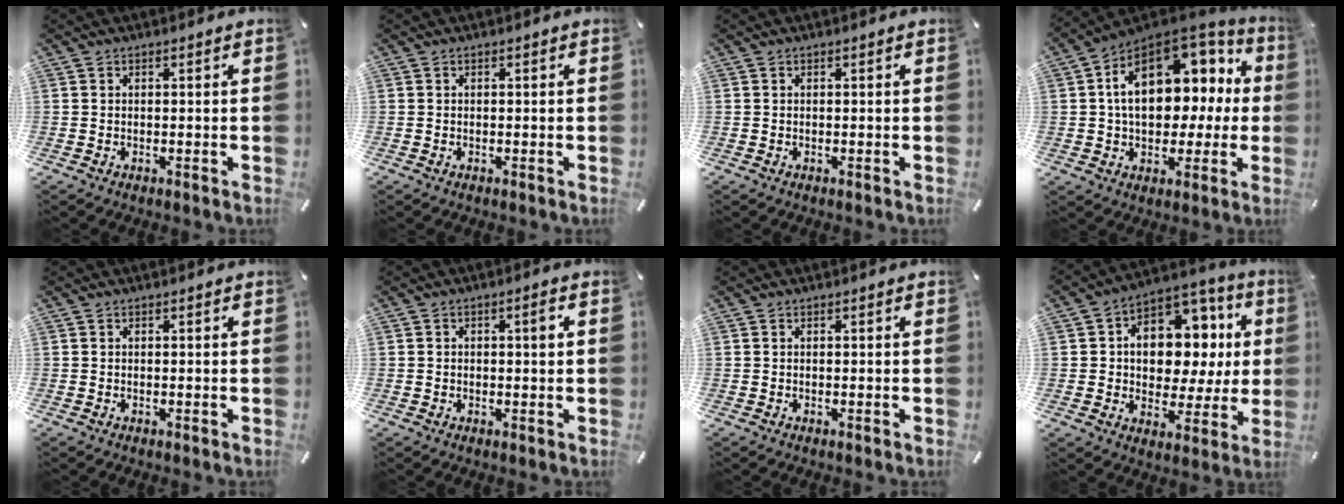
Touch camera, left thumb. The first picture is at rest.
{"total": 0.0}
{"total": 0.0}
{"total": 18.0, "force": [4.4, 12.3, 12.4], "torque": [-0.187, -0.017, 0.083]}
{"total": 0.0}
{"total": 2.4, "force": [0.3, 1.1, 2.1], "torque": [-0.033, 0.005, 0.001]}
{"total": 0.0}
{"total": 14.1, "force": [2.8, 10.7, 8.7], "torque": [-0.121, -0.026, 0.054]}